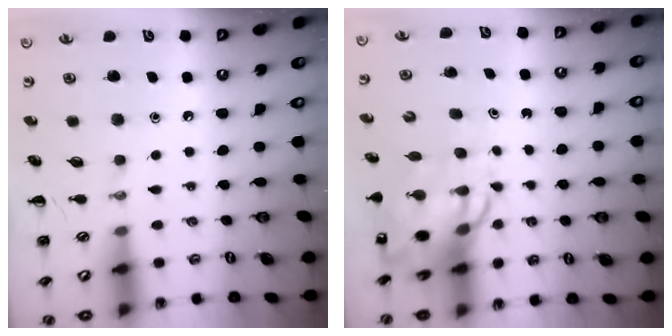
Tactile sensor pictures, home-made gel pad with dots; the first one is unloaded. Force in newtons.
{"total": 8.2, "press": 8.0, "slide": 2.1}